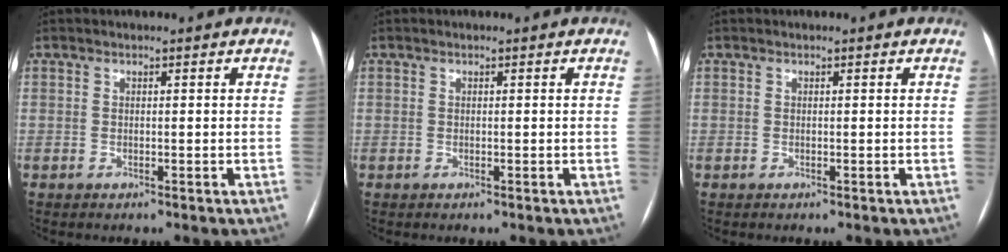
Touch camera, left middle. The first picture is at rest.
{"total": 0.0}
{"total": 0.0}